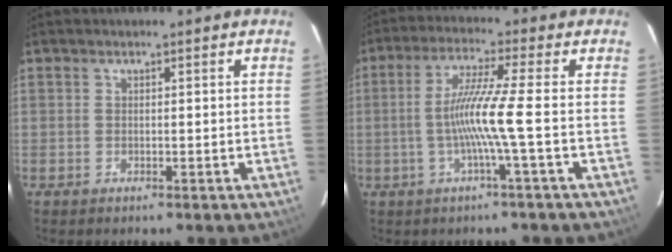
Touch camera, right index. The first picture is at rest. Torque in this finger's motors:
{"motor_torque": [1.07, -0.33, 0.69, 0.16]}